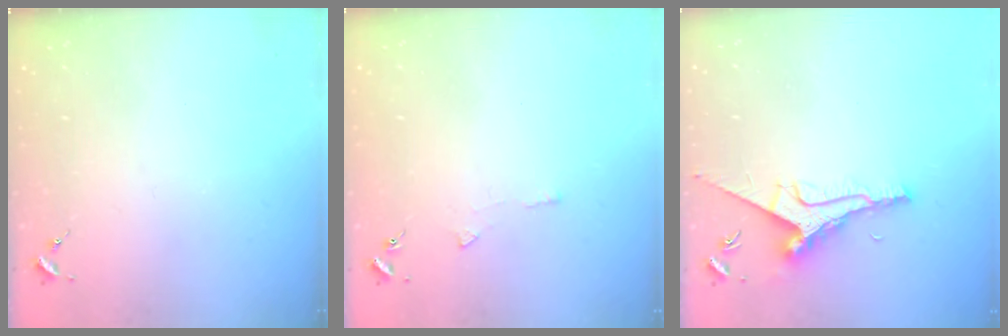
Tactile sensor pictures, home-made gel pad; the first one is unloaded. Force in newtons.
{"total": 3.4, "press": 3.3, "slide": 0.5}
{"total": 9.5, "press": 9.4, "slide": 0.9}